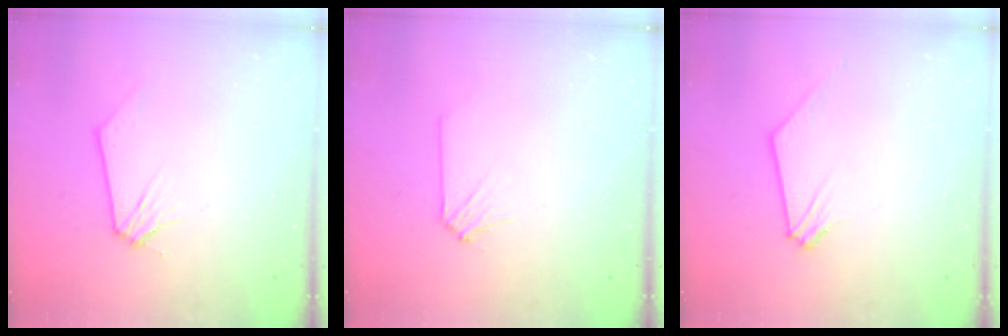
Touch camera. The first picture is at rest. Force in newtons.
{"total": 2.1, "press": 2.1, "slide": 0.4}
{"total": 0.0}